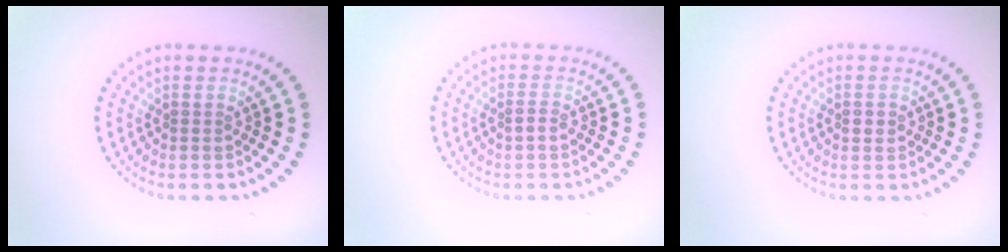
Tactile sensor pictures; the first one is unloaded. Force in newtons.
{"total": 1.0, "press": 0.9, "slide": 0.4}
{"total": 0.8, "press": 0.8, "slide": 0.0}